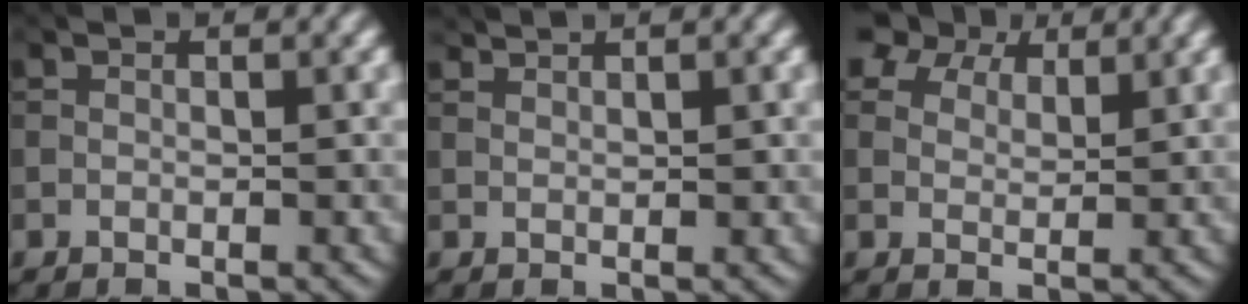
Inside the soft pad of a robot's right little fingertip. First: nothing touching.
{"total": 1.3, "force": [1.2, 0.1, 0.4], "torque": [-0.009, -0.001, 0.021]}
{"total": 6.5, "force": [4.9, 3.4, 2.6], "torque": [-0.063, 0.003, 0.082]}